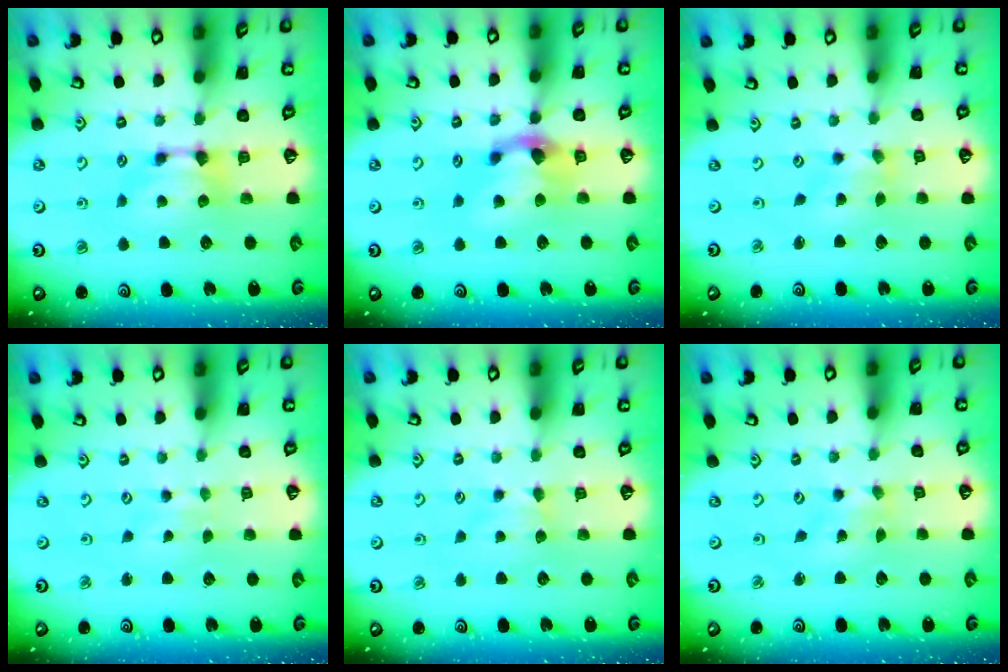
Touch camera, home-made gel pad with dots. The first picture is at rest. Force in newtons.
{"total": 2.9, "press": 2.2, "slide": 1.9}
{"total": 2.1, "press": 1.8, "slide": 1.0}
{"total": 2.7, "press": 2.6, "slide": 0.4}
{"total": 1.7, "press": 1.6, "slide": 0.5}
{"total": 4.0, "press": 4.0, "slide": 0.8}